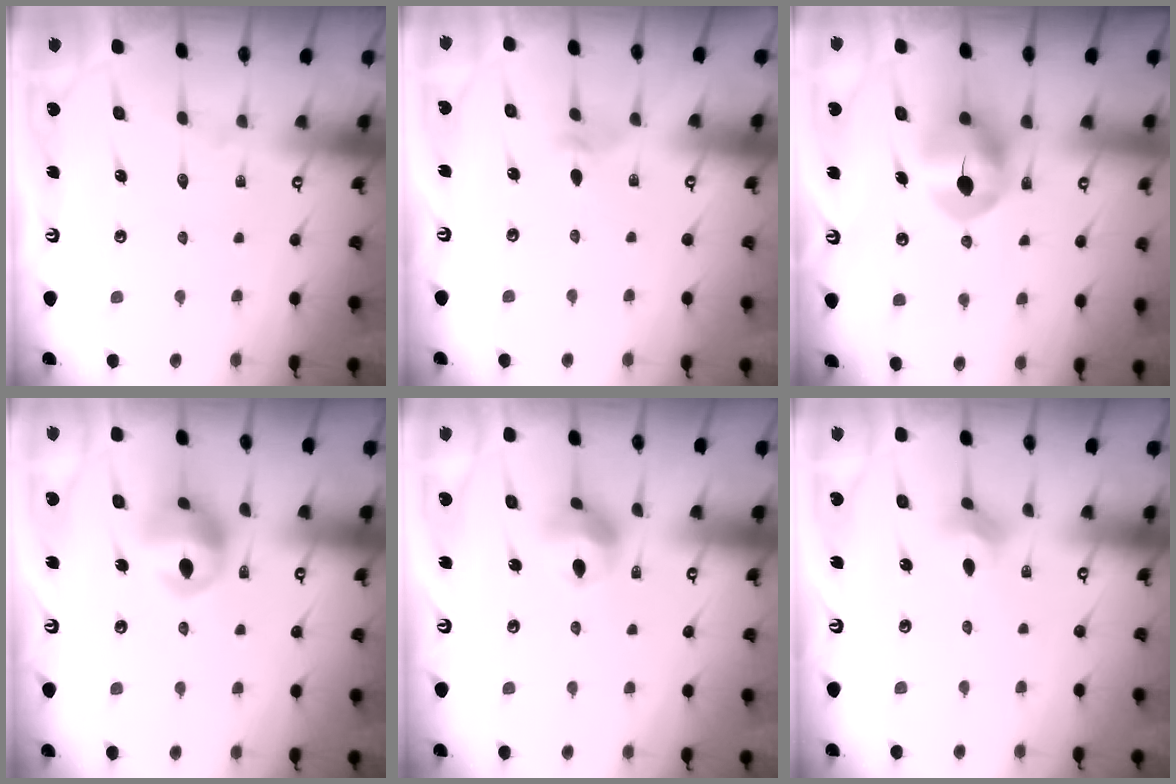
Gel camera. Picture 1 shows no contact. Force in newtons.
{"total": 2.6, "press": 2.5, "slide": 0.7}
{"total": 9.1, "press": 9.0, "slide": 1.0}
{"total": 13.1, "press": 12.3, "slide": 4.4}
{"total": 8.4, "press": 8.3, "slide": 0.9}
{"total": 2.8, "press": 2.8, "slide": 0.7}